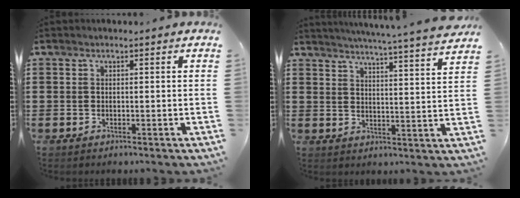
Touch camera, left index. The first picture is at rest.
{"total": 4.7, "force": [4.4, -1.0, 1.1], "torque": [-0.041, -0.036, 0.072]}